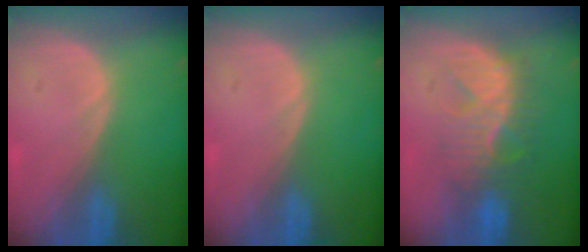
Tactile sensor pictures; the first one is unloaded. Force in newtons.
{"total": 0.0}
{"total": 8.2, "press": 8.1, "slide": 1.5}